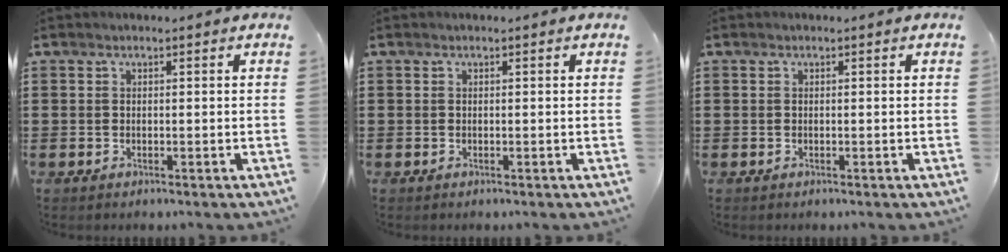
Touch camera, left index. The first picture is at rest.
{"total": 0.0}
{"total": 0.0}